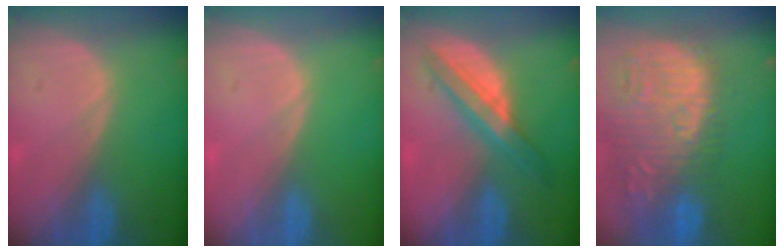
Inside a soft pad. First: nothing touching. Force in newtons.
{"total": 0.0}
{"total": 6.2, "press": 6.2, "slide": 0.1}
{"total": 15.3, "press": 13.0, "slide": 8.1}